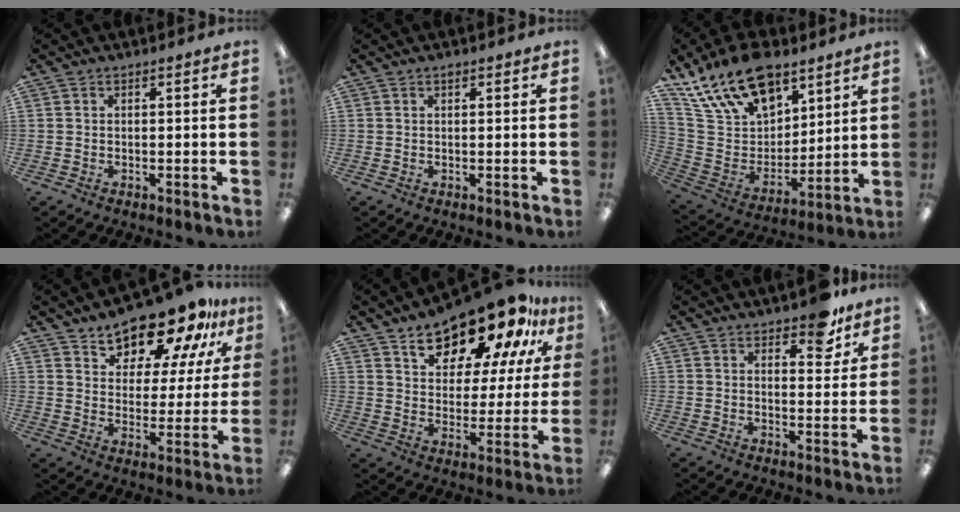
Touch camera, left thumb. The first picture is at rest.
{"total": 0.7, "force": [0.5, 0.3, 0.4], "torque": [-0.009, 0.002, 0.009]}
{"total": 19.3, "force": [13.7, 10.5, 8.8], "torque": [-0.163, -0.074, 0.250]}
{"total": 15.3, "force": [12.9, 6.3, 5.3], "torque": [-0.094, -0.091, 0.232]}
{"total": 17.3, "force": [13.9, 7.1, 7.5], "torque": [-0.122, -0.099, 0.240]}
{"total": 6.9, "force": [5.4, 2.9, 3.2], "torque": [-0.028, -0.032, 0.091]}